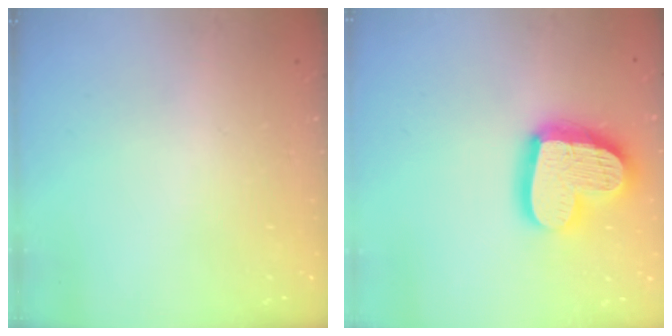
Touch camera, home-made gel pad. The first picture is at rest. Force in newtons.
{"total": 20.5, "press": 20.4, "slide": 1.5}